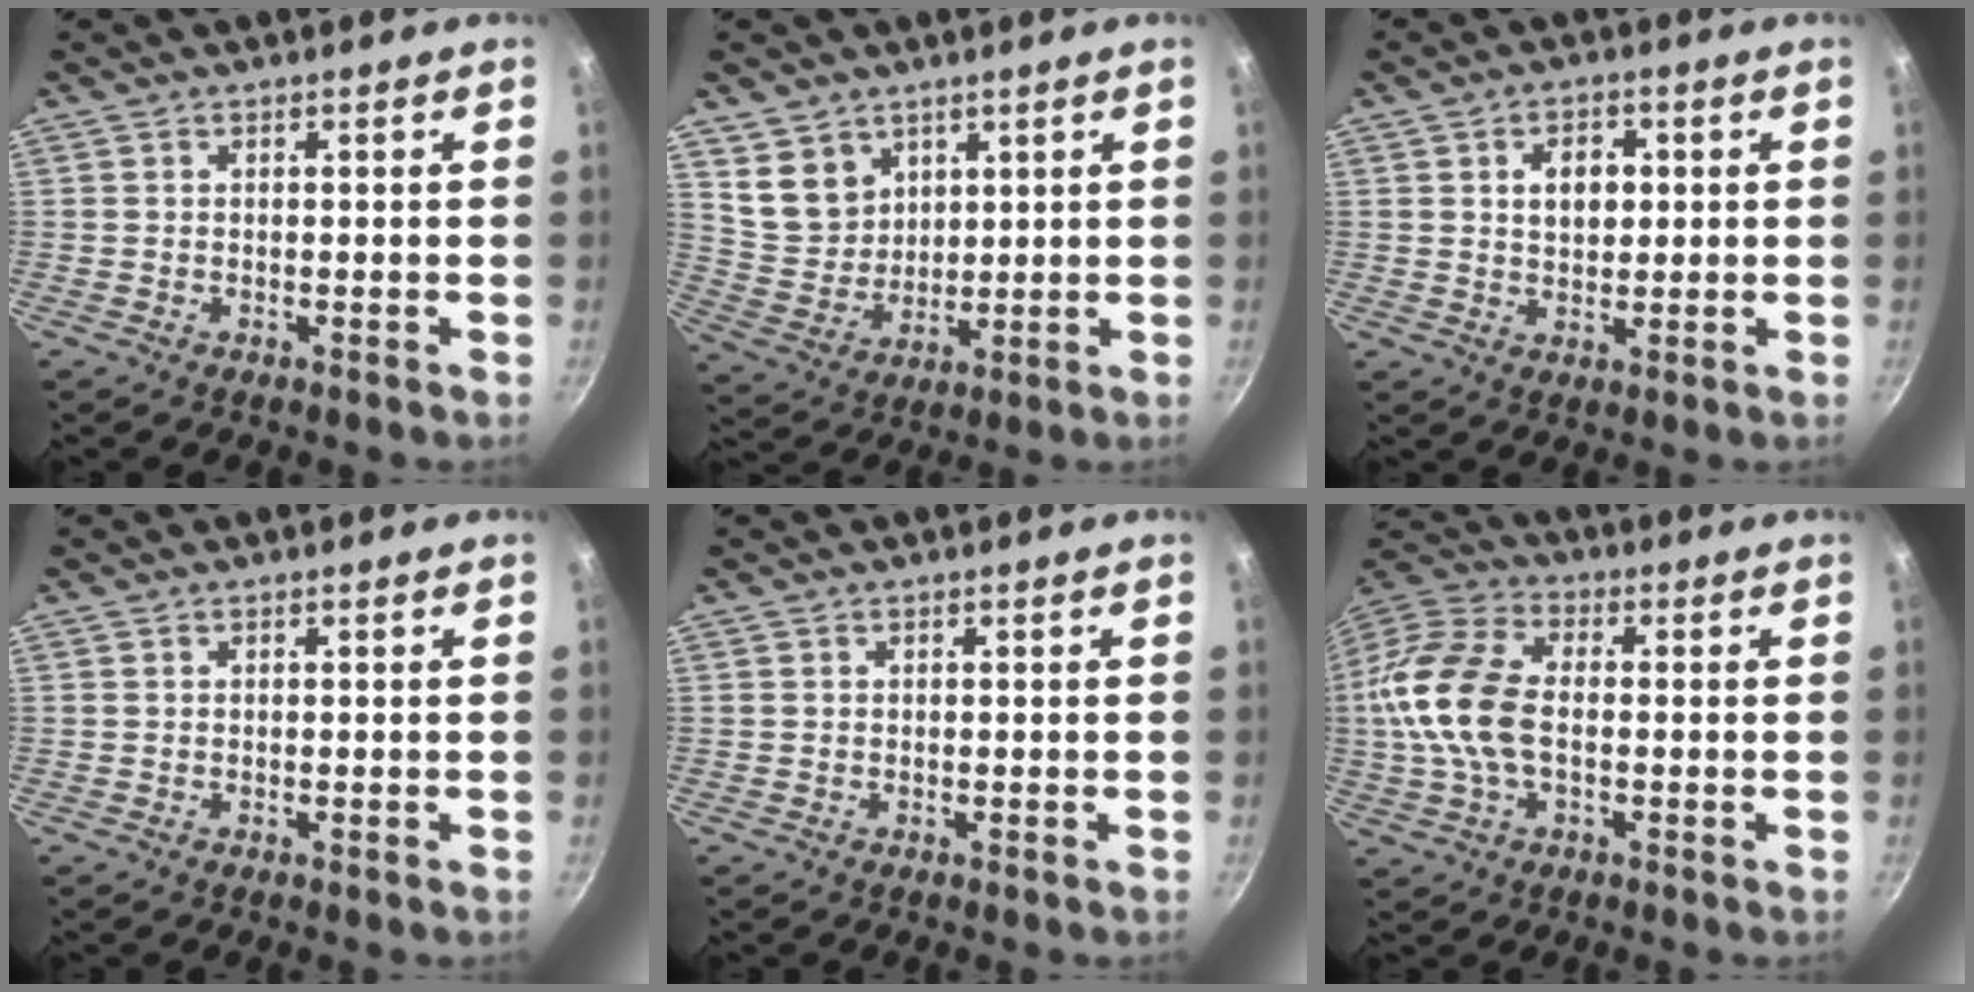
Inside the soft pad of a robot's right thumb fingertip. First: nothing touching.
{"total": 8.6, "force": [4.6, 6.6, 2.9], "torque": [-0.025, -0.019, 0.105]}
{"total": 6.0, "force": [1.3, 4.2, 4.1], "torque": [-0.044, 0.002, 0.021]}
{"total": 0.0}
{"total": 0.0}
{"total": 15.5, "force": [-0.7, 9.4, 12.4], "torque": [-0.240, 0.031, -0.029]}